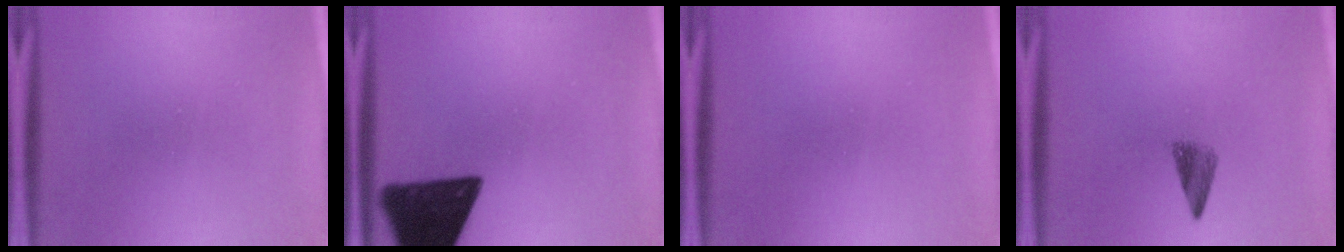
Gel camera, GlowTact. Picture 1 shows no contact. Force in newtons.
{"total": 13.4}
{"total": 0.5}
{"total": 2.7}